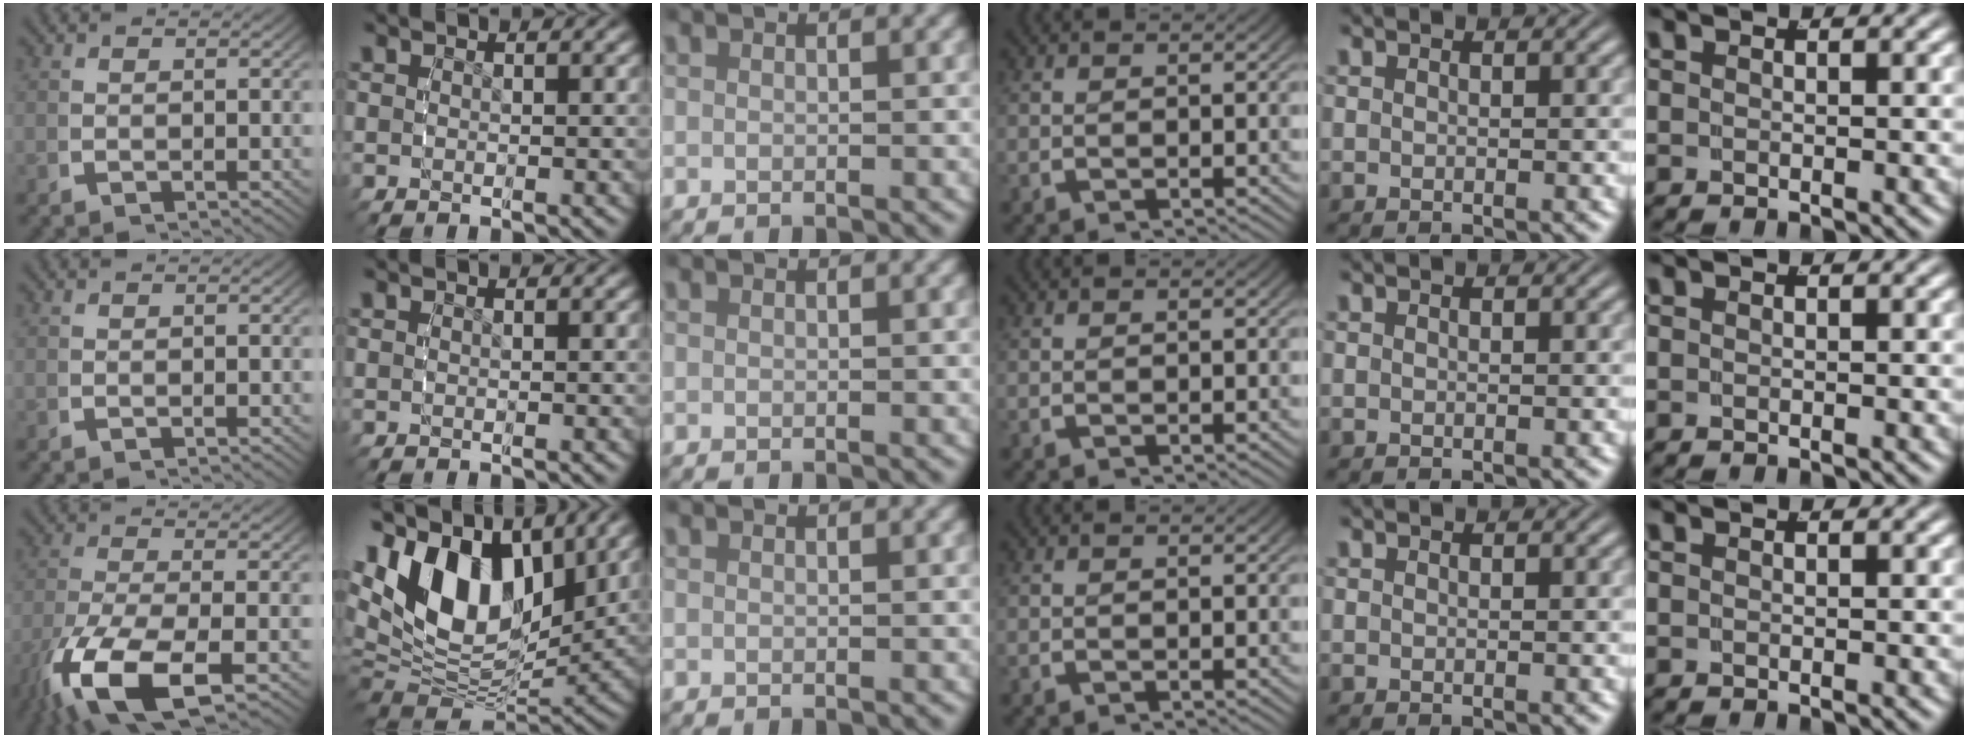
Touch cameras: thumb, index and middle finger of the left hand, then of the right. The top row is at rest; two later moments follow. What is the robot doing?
{"motion": "grasp_and_lifting", "object": "bowl"}